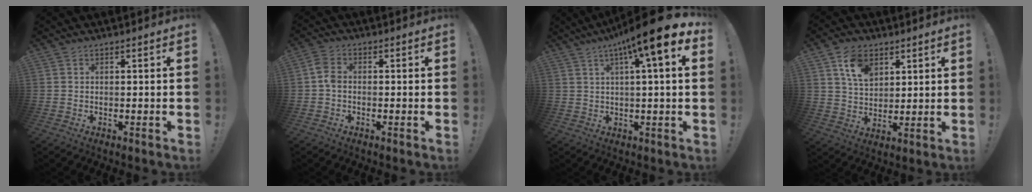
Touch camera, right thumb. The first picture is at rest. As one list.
[{"total": 4.5, "force": [-0.4, 2.9, 3.4], "torque": [-0.064, 0.012, -0.004]}, {"total": 12.0, "force": [5.7, 0.4, 10.6], "torque": [-0.172, -0.029, 0.083]}, {"total": 10.4, "force": [5.8, 6.9, 5.3], "torque": [-0.082, -0.019, 0.109]}]